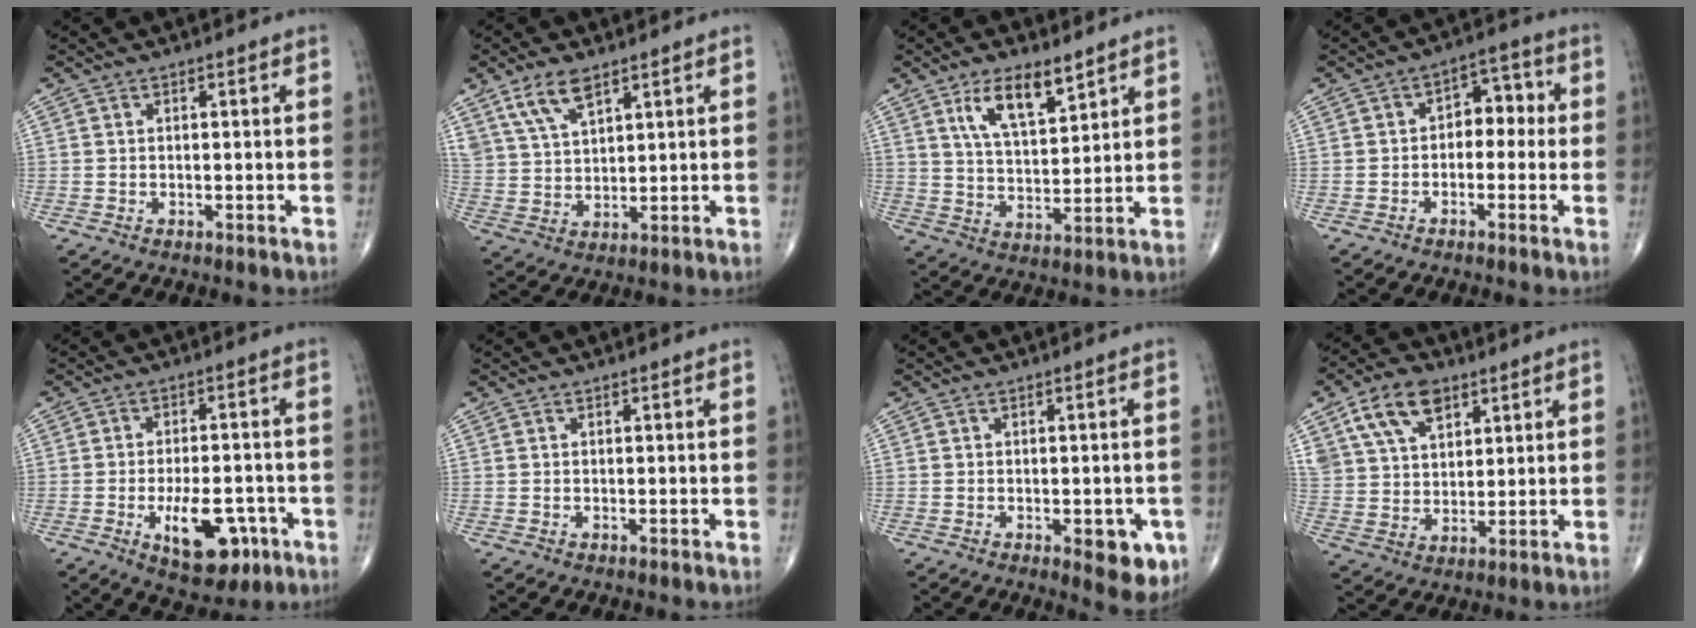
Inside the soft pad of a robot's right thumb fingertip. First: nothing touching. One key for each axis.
{"total": 7.7, "fx": 5.0, "fy": 3.3, "fz": 4.8, "tx": -0.086, "ty": -0.018, "tz": 0.104}
{"total": 10.2, "fx": 6.0, "fy": 4.0, "fz": 7.2, "tx": -0.115, "ty": -0.034, "tz": 0.116}
{"total": 6.0, "fx": -0.3, "fy": 4.1, "fz": 4.3, "tx": -0.028, "ty": 0.030, "tz": -0.017}
{"total": 11.3, "fx": -4.4, "fy": 5.6, "fz": 8.8, "tx": -0.114, "ty": 0.014, "tz": -0.057}
{"total": 0.0}
{"total": 6.8, "fx": -2.3, "fy": 3.0, "fz": 5.7, "tx": -0.047, "ty": -0.003, "tz": -0.022}
{"total": 12.2, "fx": 6.4, "fy": 7.3, "fz": 7.3, "tx": -0.116, "ty": -0.015, "tz": 0.123}